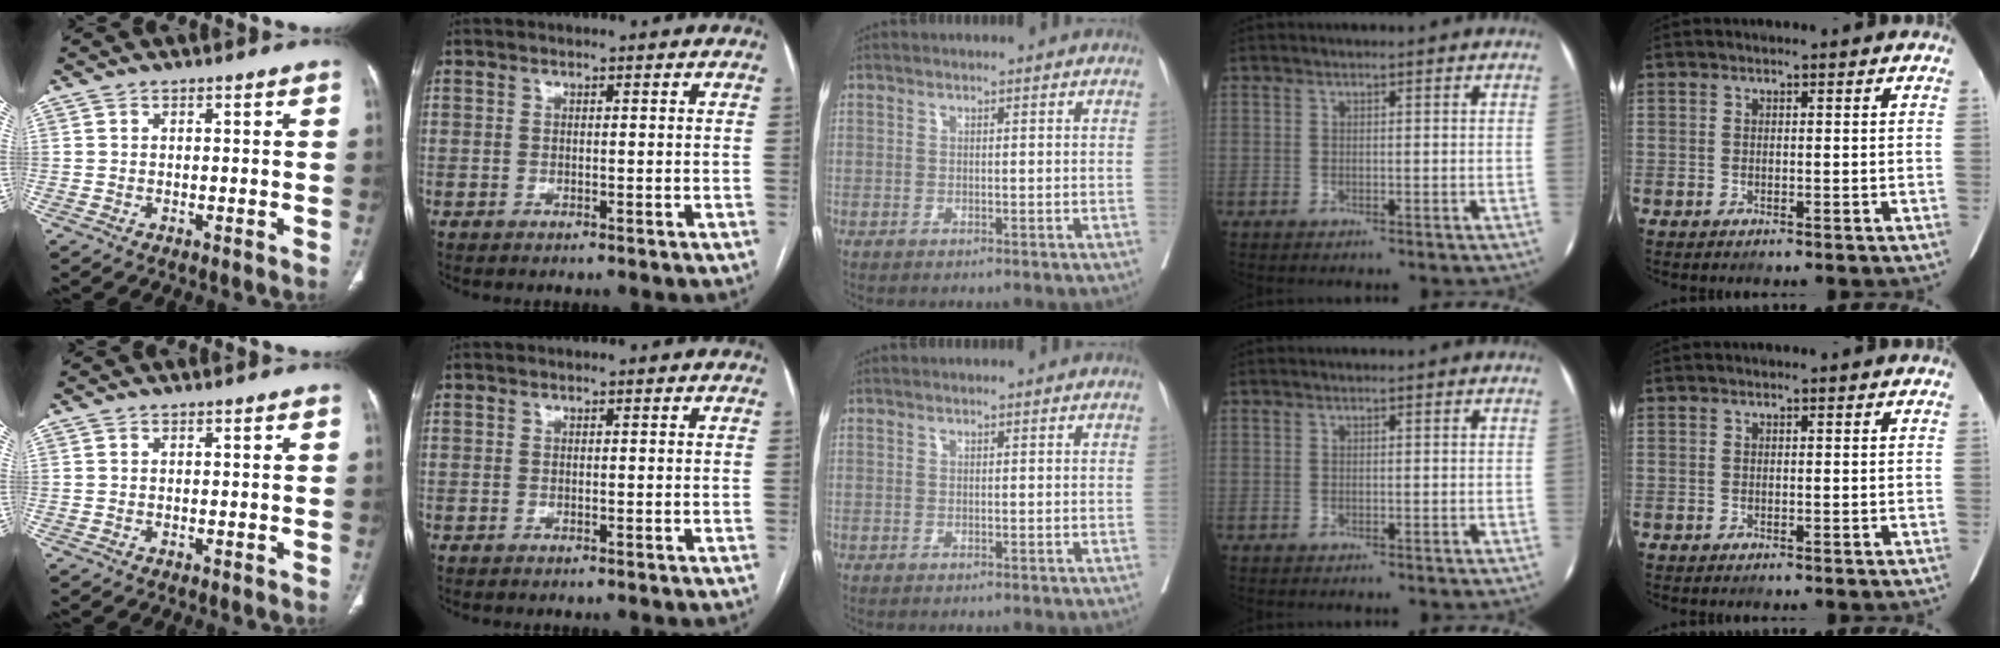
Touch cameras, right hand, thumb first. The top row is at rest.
{}